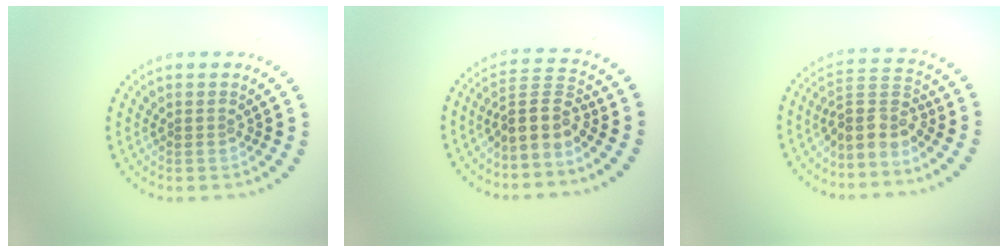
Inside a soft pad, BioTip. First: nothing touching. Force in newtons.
{"total": 3.2, "press": 2.5, "slide": 2.1}
{"total": 3.3, "press": 2.5, "slide": 2.1}